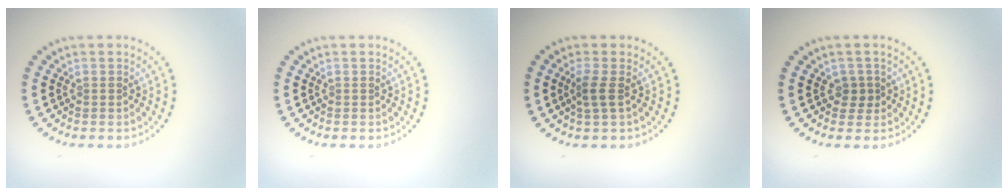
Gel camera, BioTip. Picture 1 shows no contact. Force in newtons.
{"total": 0.0}
{"total": 1.6, "press": 1.3, "slide": 0.9}
{"total": 1.3, "press": 1.1, "slide": 0.7}